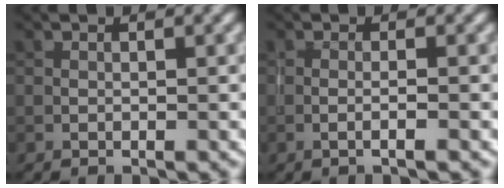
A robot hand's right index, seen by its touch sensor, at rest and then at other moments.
{"total": 1.6, "force": [-0.3, 0.4, 1.5], "torque": [-0.016, -0.007, -0.013]}